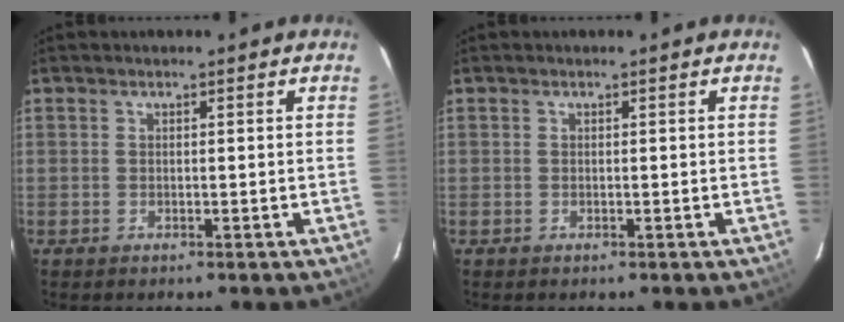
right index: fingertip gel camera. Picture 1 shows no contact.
{"total": 0.0}